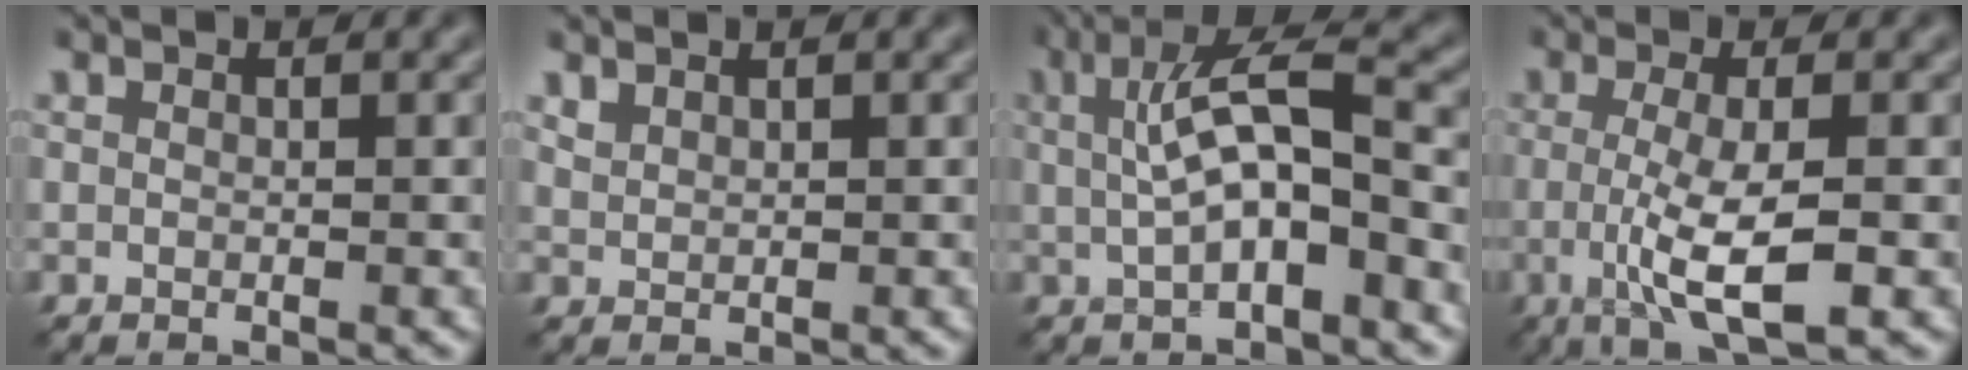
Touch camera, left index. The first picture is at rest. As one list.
[{"total": 0.9, "force": [0.9, 0.3, 0.2], "torque": [-0.009, 0.000, 0.024]}, {"total": 6.7, "force": [0.4, 1.9, 6.4], "torque": [-0.107, 0.012, 0.002]}, {"total": 5.7, "force": [-1.1, 1.3, 5.4], "torque": [-0.102, -0.011, -0.018]}]